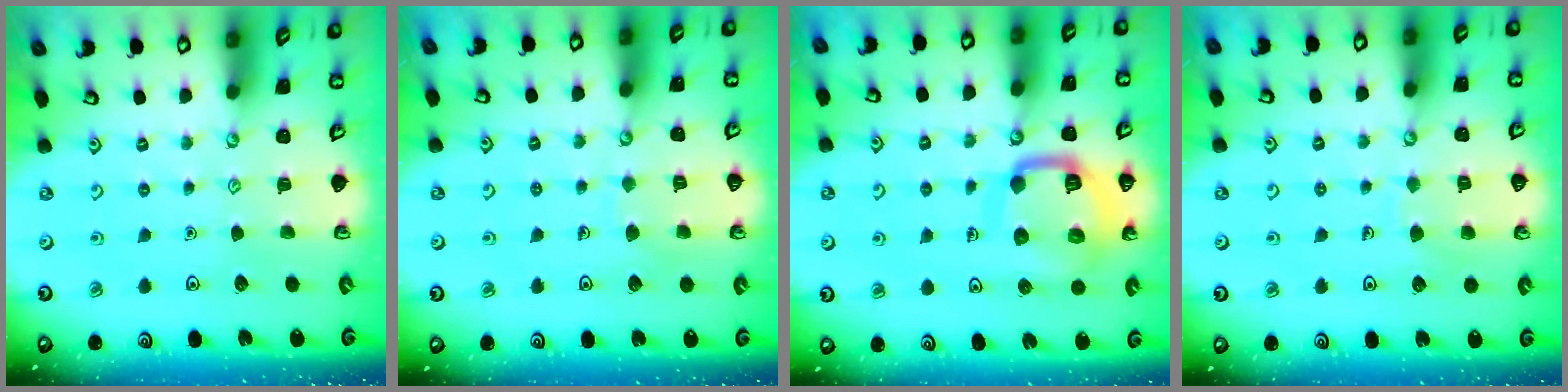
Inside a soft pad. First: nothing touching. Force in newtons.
{"total": 4.7, "press": 4.7, "slide": 0.3}
{"total": 15.7, "press": 15.6, "slide": 1.6}
{"total": 6.0, "press": 6.0, "slide": 0.3}